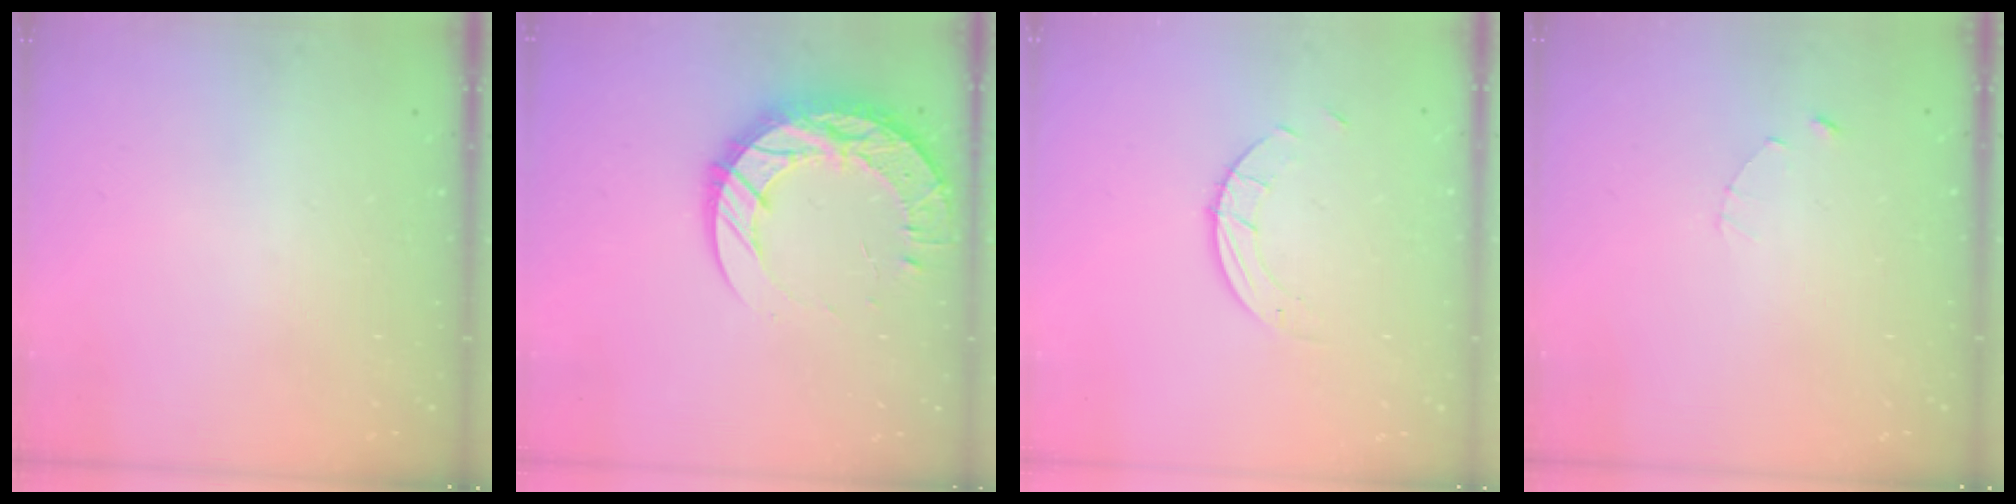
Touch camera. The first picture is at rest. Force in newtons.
{"total": 18.6, "press": 18.5, "slide": 1.6}
{"total": 2.5, "press": 2.5, "slide": 0.2}
{"total": 1.0, "press": 1.0, "slide": 0.2}